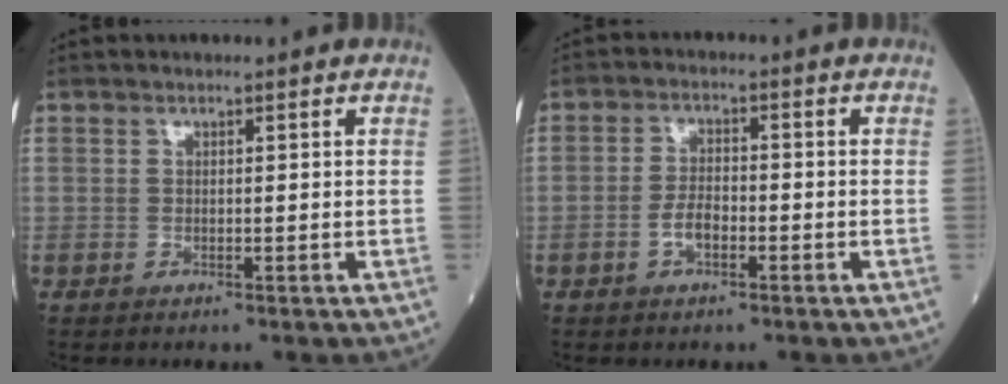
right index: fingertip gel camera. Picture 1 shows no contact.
{"total": 3.4, "force": [-1.3, 1.6, 2.7], "torque": [-0.050, 0.005, -0.023]}